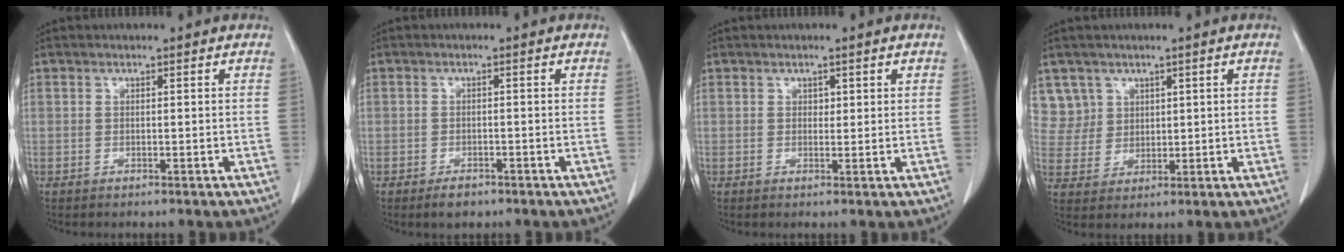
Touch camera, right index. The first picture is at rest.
{"total": 2.4, "force": [-1.6, 1.3, 1.0], "torque": [-0.016, 0.001, -0.018]}
{"total": 1.2, "force": [0.6, 0.8, 0.6], "torque": [-0.003, -0.002, 0.007]}
{"total": 5.6, "force": [3.4, 4.4, -0.3], "torque": [0.013, 0.006, 0.076]}